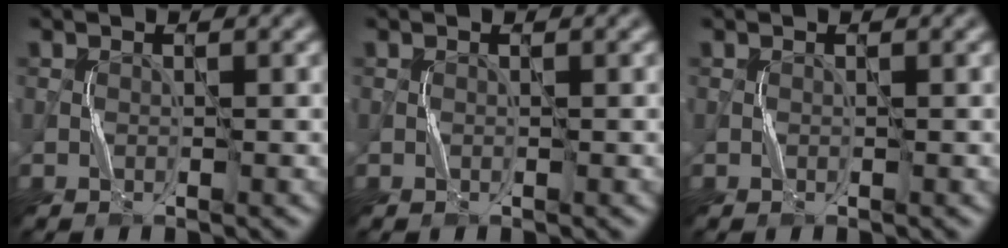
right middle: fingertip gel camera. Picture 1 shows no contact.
{"total": 0.0}
{"total": 0.0}